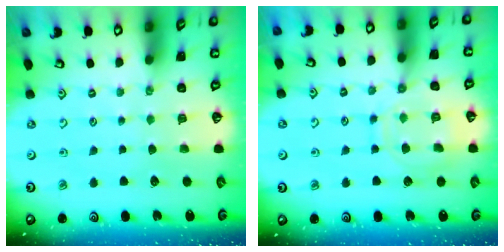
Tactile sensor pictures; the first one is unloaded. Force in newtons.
{"total": 12.1, "press": 12.0, "slide": 0.9}